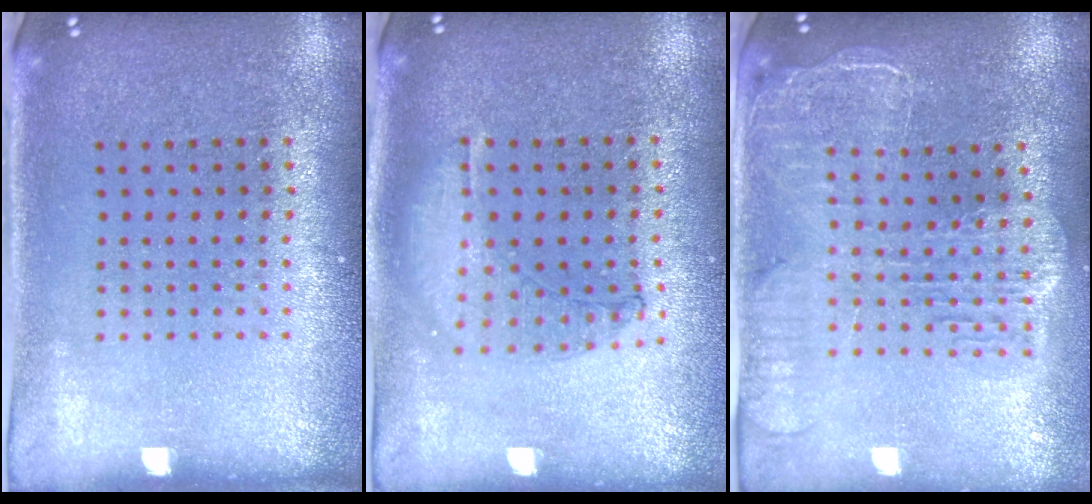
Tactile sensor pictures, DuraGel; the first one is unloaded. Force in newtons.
{"total": 1.0, "press": 1.0, "slide": 0.2}
{"total": 2.3, "press": 2.0, "slide": 1.0}